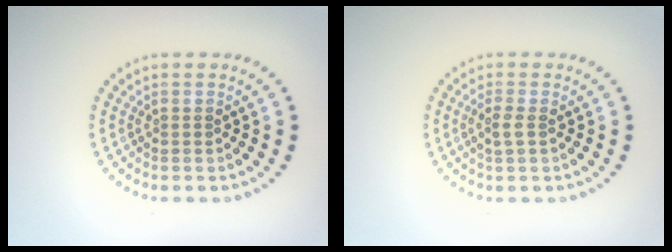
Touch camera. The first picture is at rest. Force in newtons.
{"total": 1.3, "press": 1.3, "slide": 0.4}